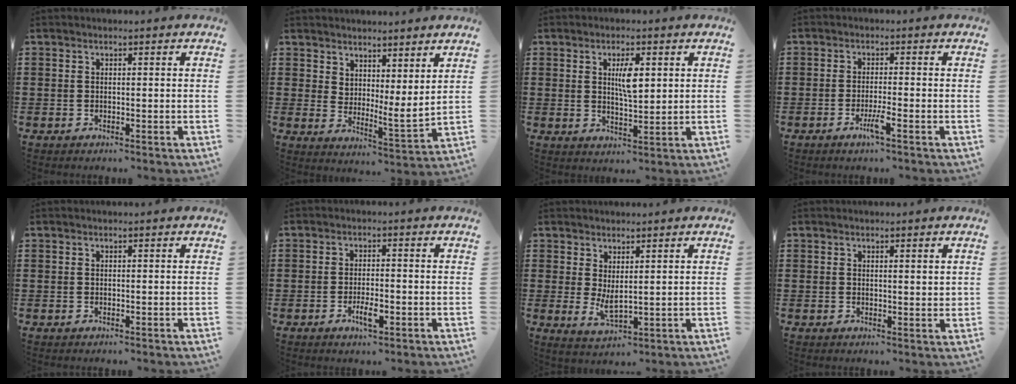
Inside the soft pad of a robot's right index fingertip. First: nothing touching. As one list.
[{"total": 4.8, "force": [4.5, 1.0, 1.3], "torque": [-0.042, -0.023, 0.085]}, {"total": 4.9, "force": [1.4, 1.5, 4.4], "torque": [-0.082, 0.005, 0.019]}, {"total": 3.3, "force": [-1.7, -0.1, 2.8], "torque": [-0.060, -0.015, -0.034]}, {"total": 0.0}, {"total": 3.5, "force": [-1.6, 1.1, 2.9], "torque": [-0.056, 0.000, -0.029]}, {"total": 3.1, "force": [0.9, 0.9, 2.9], "torque": [-0.062, -0.009, 0.017]}, {"total": 1.0, "force": [0.6, 0.2, 0.8], "torque": [-0.016, 0.004, 0.010]}]